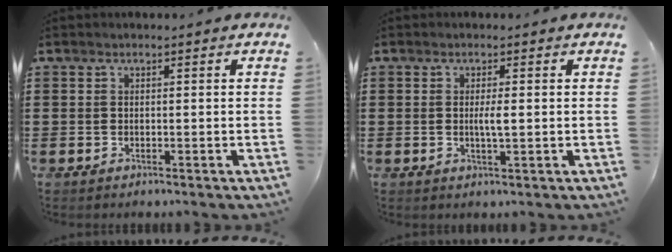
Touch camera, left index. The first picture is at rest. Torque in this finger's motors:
{"motor_torque": [0.61, 0.25, 0.19, 0.05]}